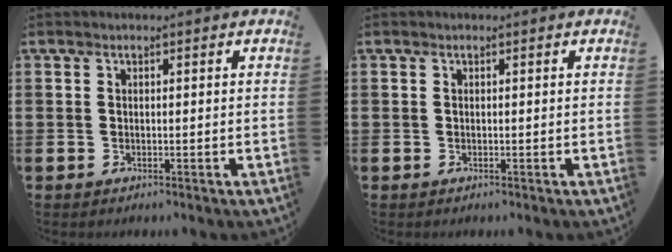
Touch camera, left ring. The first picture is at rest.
{"total": 0.0}